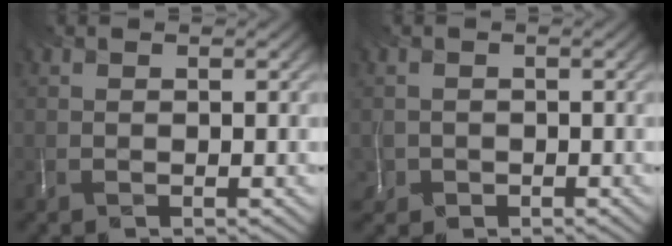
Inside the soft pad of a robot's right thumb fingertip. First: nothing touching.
{"total": 1.4, "force": [-0.4, 1.3, -0.4], "torque": [-0.004, -0.009, -0.004]}